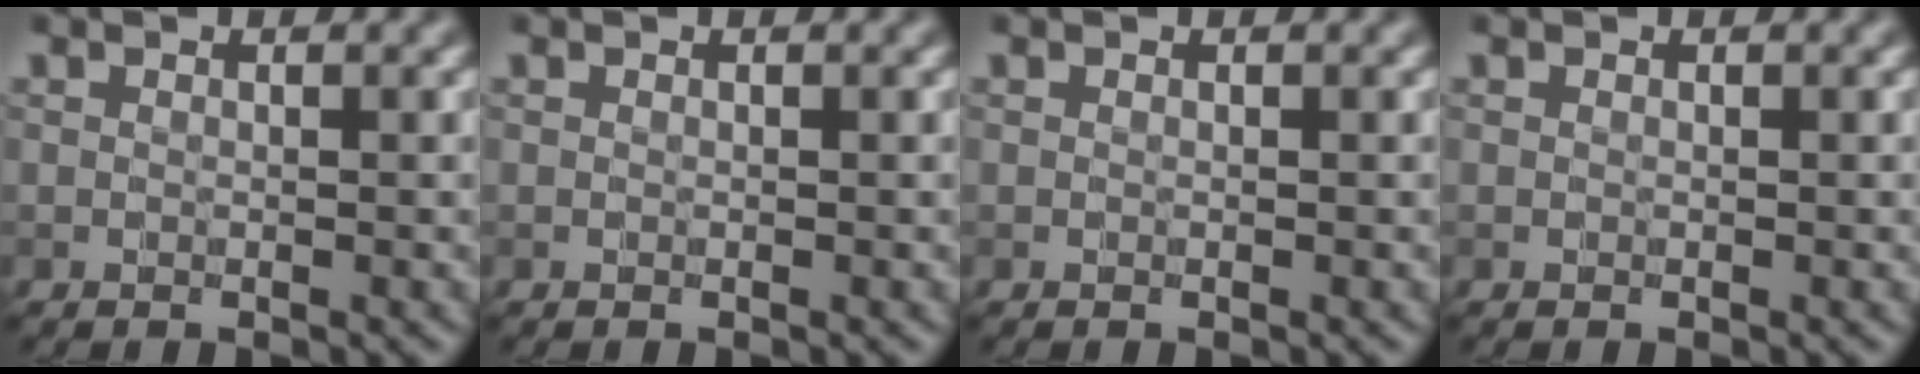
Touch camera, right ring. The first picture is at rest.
{"total": 0.0}
{"total": 0.0}
{"total": 0.0}